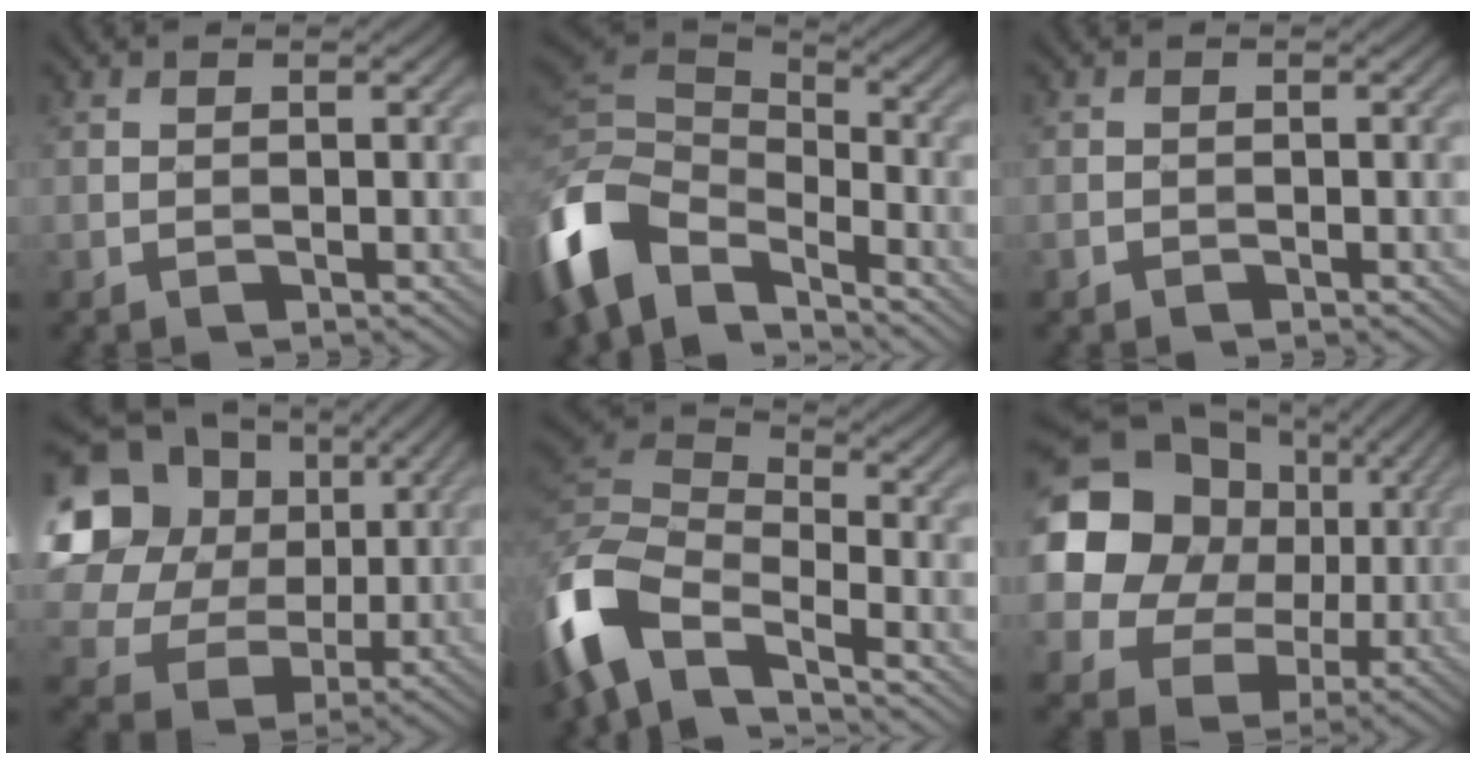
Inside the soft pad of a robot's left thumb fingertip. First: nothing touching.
{"total": 11.9, "force": [-6.9, 6.8, 6.9], "torque": [-0.173, -0.004, -0.138]}
{"total": 0.6, "force": [-0.5, 0.3, 0.1], "torque": [-0.005, 0.001, -0.010]}
{"total": 18.4, "force": [5.3, 15.5, 8.2], "torque": [-0.272, 0.047, 0.113]}
{"total": 11.5, "force": [-6.8, 4.9, 8.0], "torque": [-0.183, -0.001, -0.150]}
{"total": 19.5, "force": [5.1, 16.9, 8.3], "torque": [-0.240, 0.031, 0.090]}